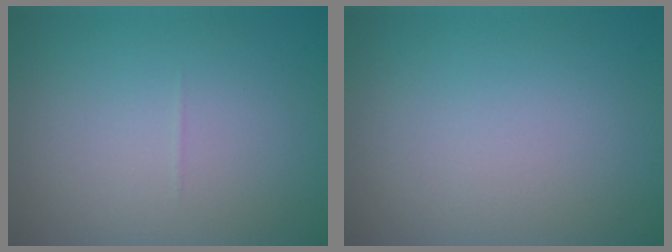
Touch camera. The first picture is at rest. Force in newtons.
{"total": 0.0}